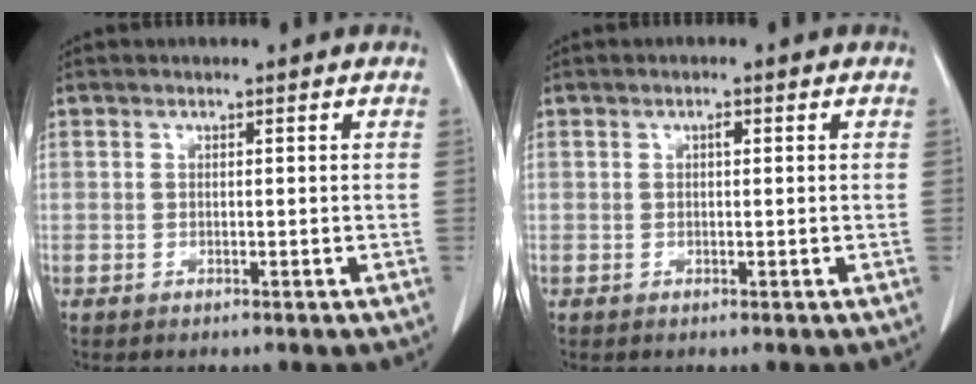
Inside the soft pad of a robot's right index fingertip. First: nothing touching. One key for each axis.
{"total": 0.8, "fx": 0.2, "fy": 0.3, "fz": 0.7, "tx": -0.013, "ty": 0.002, "tz": 0.003}